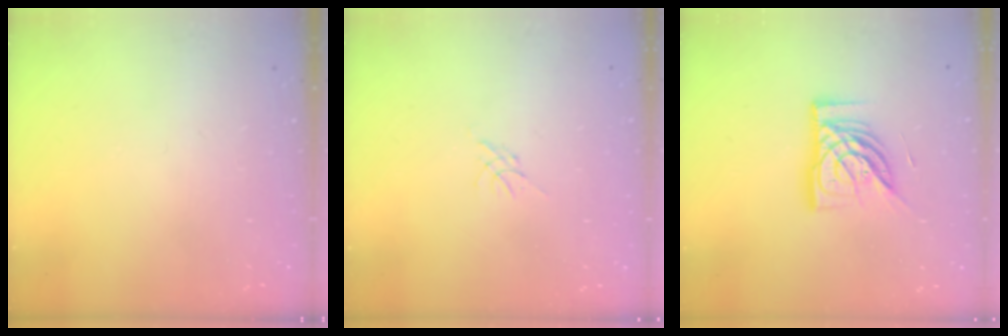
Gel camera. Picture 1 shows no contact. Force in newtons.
{"total": 0.0}
{"total": 14.5, "press": 14.5, "slide": 1.0}